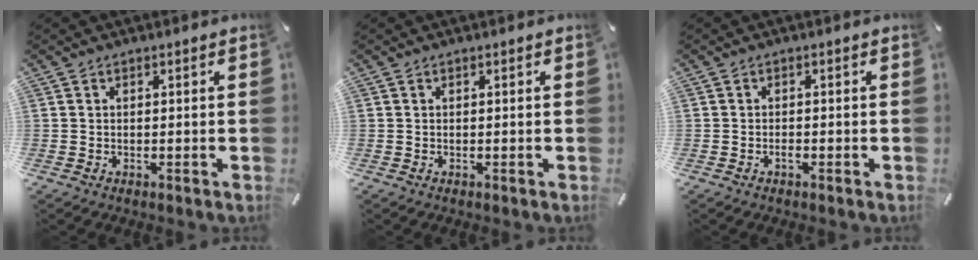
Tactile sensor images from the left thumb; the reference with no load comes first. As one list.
[{"total": 0.0}, {"total": 1.0, "force": [-0.6, 0.4, 0.6], "torque": [-0.014, 0.000, -0.011]}]